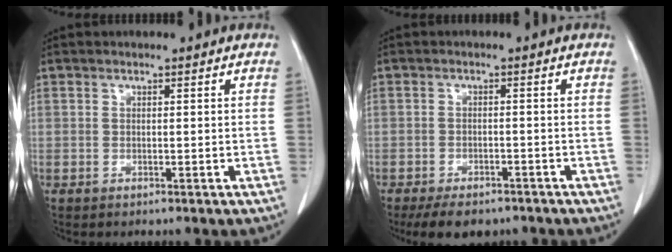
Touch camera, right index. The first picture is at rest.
{"total": 7.4, "force": [-5.8, 3.2, 3.2], "torque": [-0.042, -0.003, -0.081]}